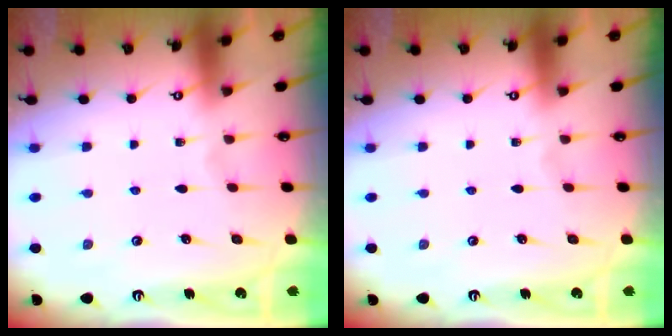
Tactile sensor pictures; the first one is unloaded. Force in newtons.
{"total": 0.0}